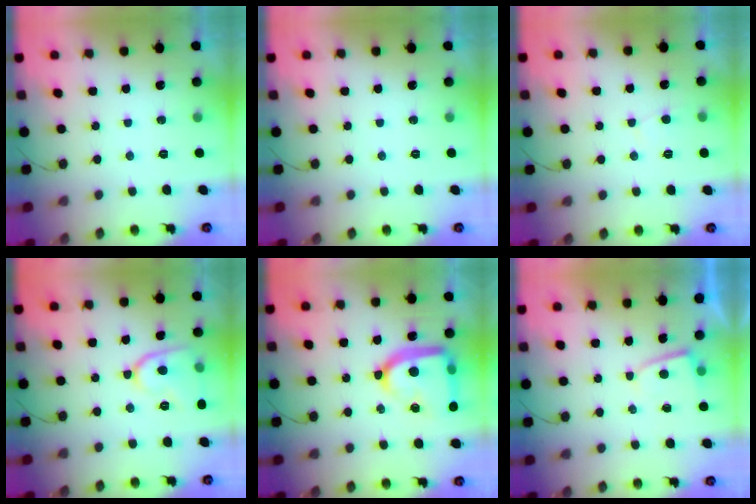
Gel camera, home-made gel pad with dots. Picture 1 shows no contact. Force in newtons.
{"total": 0.0}
{"total": 3.3, "press": 3.3, "slide": 0.4}
{"total": 9.7, "press": 9.7, "slide": 0.4}
{"total": 19.0, "press": 18.9, "slide": 1.7}
{"total": 3.2, "press": 3.2, "slide": 0.3}